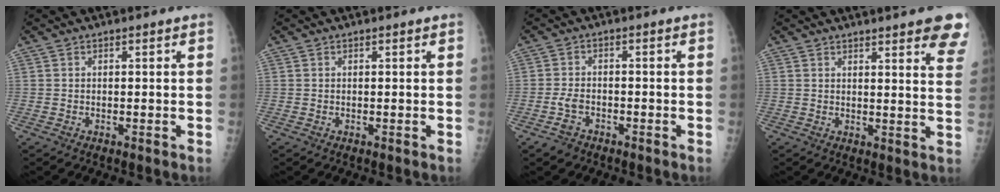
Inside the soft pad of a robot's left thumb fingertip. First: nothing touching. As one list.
[{"total": 0.0}, {"total": 3.5, "force": [-2.2, 2.2, 1.7], "torque": [-0.037, 0.012, -0.037]}, {"total": 12.8, "force": [9.2, 2.6, 8.5], "torque": [-0.077, -0.038, 0.091]}]